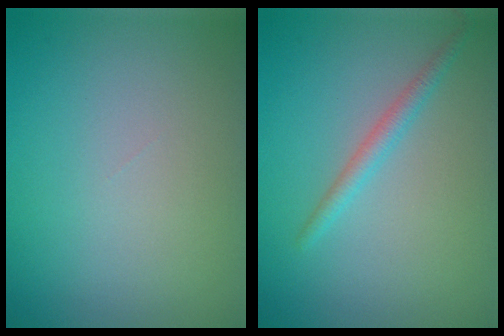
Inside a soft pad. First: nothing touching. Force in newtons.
{"total": 1.7, "press": 1.7, "slide": 0.1}